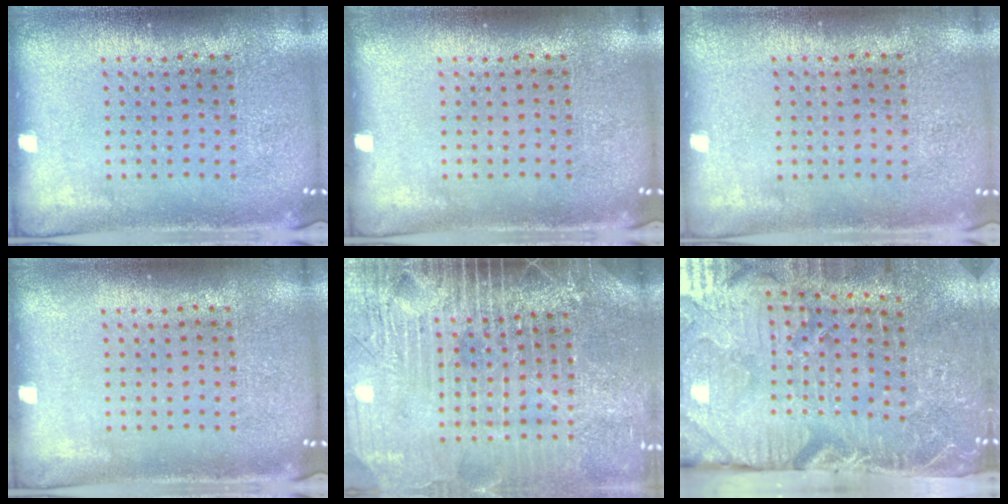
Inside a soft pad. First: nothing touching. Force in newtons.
{"total": 0.0}
{"total": 0.0}
{"total": 0.0}
{"total": 4.2, "press": 3.7, "slide": 1.9}
{"total": 4.4, "press": 4.1, "slide": 1.4}